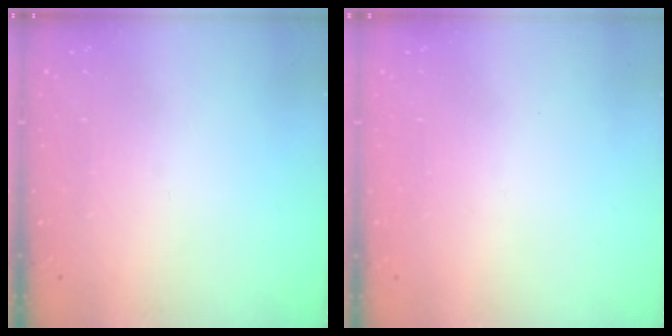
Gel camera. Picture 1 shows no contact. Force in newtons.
{"total": 1.7, "press": 1.7, "slide": 0.1}